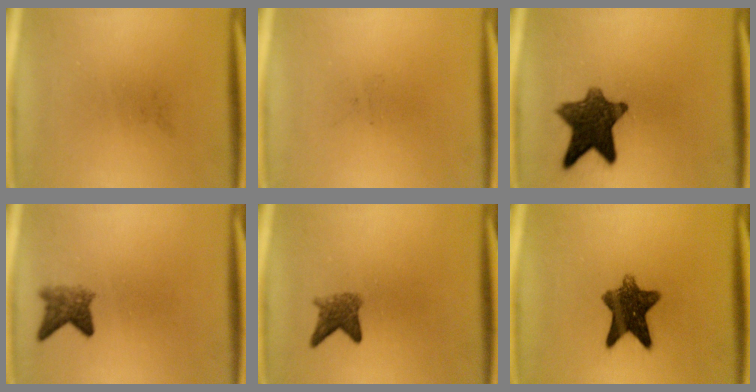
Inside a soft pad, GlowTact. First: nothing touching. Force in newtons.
{"total": 0.0}
{"total": 10.7}
{"total": 3.2}
{"total": 3.2}
{"total": 9.5}